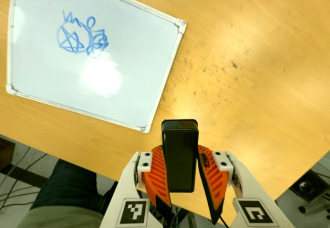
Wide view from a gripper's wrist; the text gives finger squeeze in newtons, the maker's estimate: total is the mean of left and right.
{"total": 9.4, "left": 8.0, "right": 10.7}